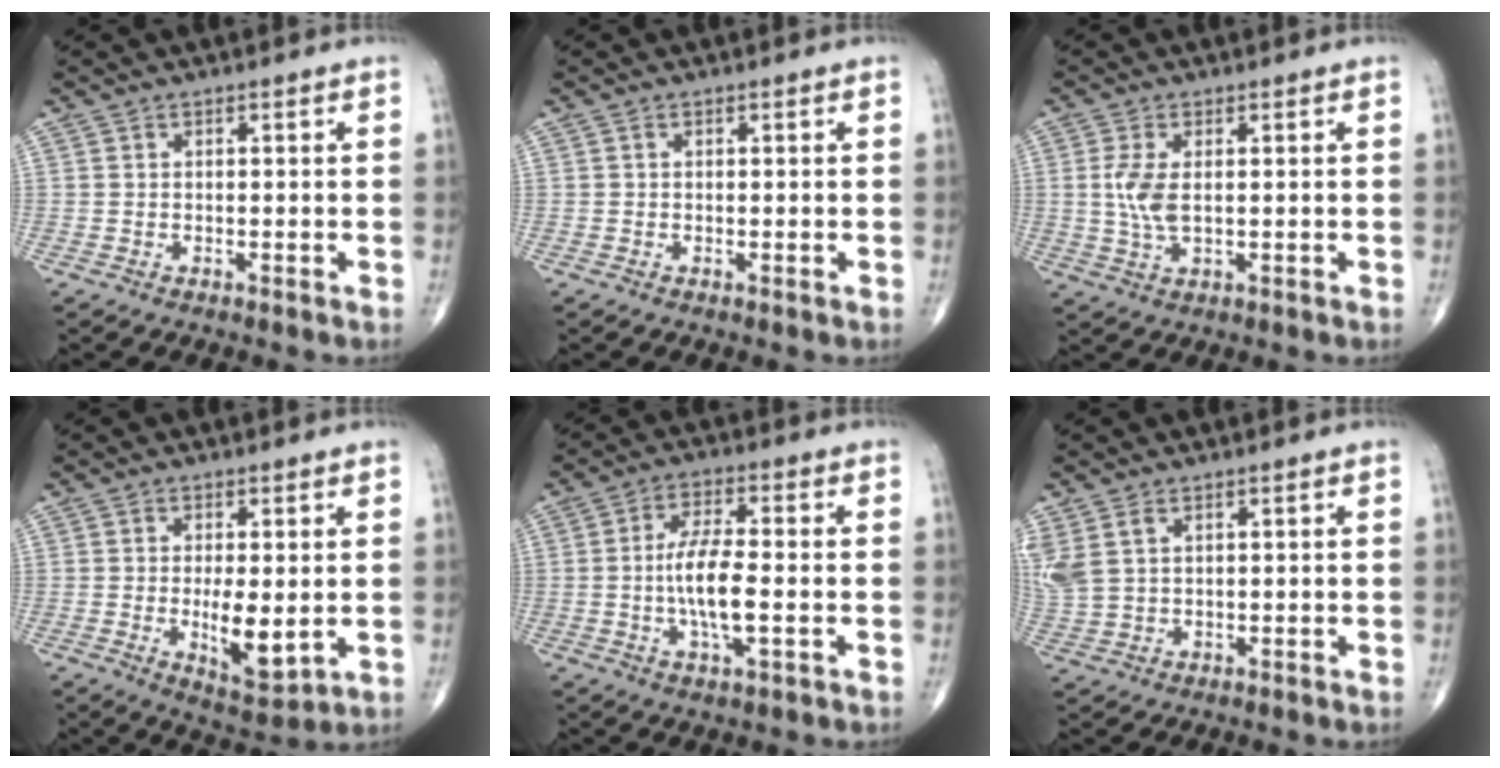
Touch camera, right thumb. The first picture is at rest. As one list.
[{"total": 0.0}, {"total": 5.2, "force": [0.5, 2.4, 4.6], "torque": [-0.106, -0.004, 0.011]}, {"total": 8.2, "force": [-0.7, 3.2, 7.5], "torque": [-0.111, -0.022, -0.003]}, {"total": 9.3, "force": [-1.2, 2.9, 8.8], "torque": [-0.174, 0.004, -0.025]}, {"total": 6.4, "force": [2.5, 3.9, 4.4], "torque": [-0.121, 0.006, 0.064]}]